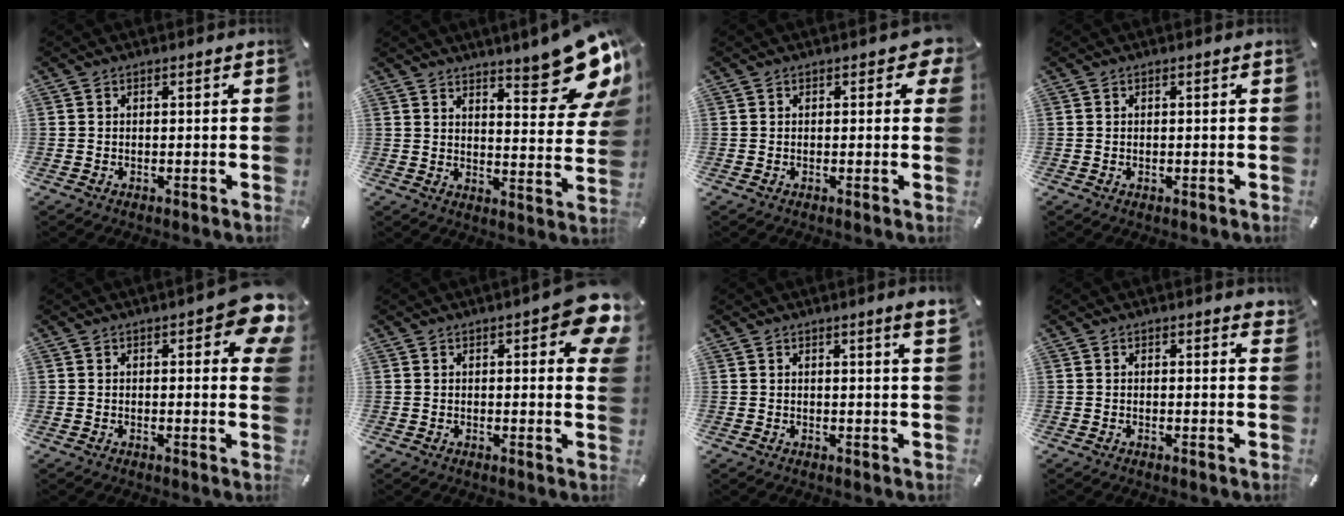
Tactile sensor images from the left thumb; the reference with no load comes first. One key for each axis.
{"total": 14.8, "fx": 10.9, "fy": 3.9, "fz": 9.2, "tx": -0.111, "ty": -0.091, "tz": 0.182}
{"total": 3.0, "fx": 0.9, "fy": 1.7, "fz": 2.3, "tx": -0.016, "ty": -0.006, "tz": 0.009}
{"total": 0.0}
{"total": 8.1, "fx": 3.9, "fy": 3.2, "fz": 6.3, "tx": -0.072, "ty": -0.022, "tz": 0.063}
{"total": 8.6, "fx": 4.3, "fy": 2.7, "fz": 6.9, "tx": -0.090, "ty": -0.022, "tz": 0.070}
{"total": 2.9, "fx": 1.8, "fy": 0.2, "fz": 2.3, "tx": -0.038, "ty": -0.003, "tz": 0.029}
{"total": 1.1, "fx": 0.9, "fy": 0.5, "fz": 0.4, "tx": 0.008, "ty": -0.005, "tz": 0.013}